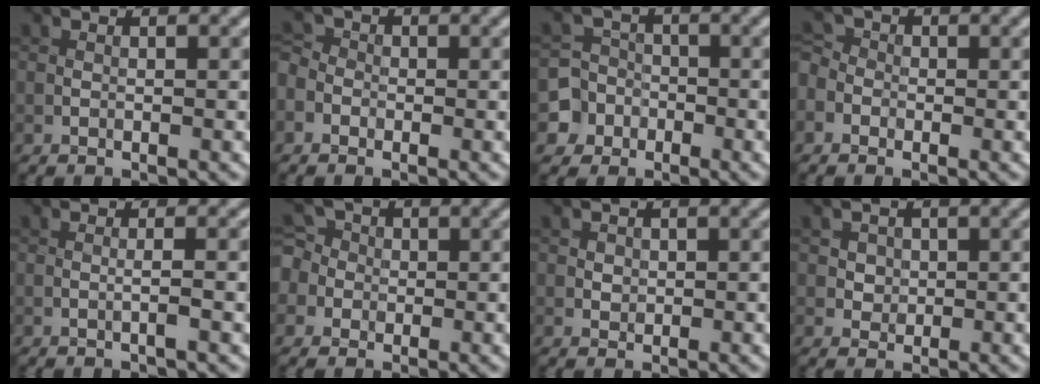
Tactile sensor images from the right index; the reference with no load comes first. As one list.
[{"total": 2.8, "force": [-1.4, 2.2, 0.9], "torque": [-0.007, 0.007, -0.035]}, {"total": 6.0, "force": [-3.1, 5.1, 0.4], "torque": [0.006, -0.006, -0.078]}, {"total": 2.9, "force": [-1.3, 2.4, 1.0], "torque": [-0.008, 0.009, -0.034]}, {"total": 1.5, "force": [-0.2, 0.0, 1.5], "torque": [-0.019, 0.005, -0.009]}, {"total": 6.3, "force": [-0.4, 5.8, 2.3], "torque": [-0.042, 0.026, -0.050]}, {"total": 1.0, "force": [0.0, 1.0, 0.3], "torque": [0.003, -0.001, 0.000]}, {"total": 1.7, "force": [0.3, 1.6, 0.5], "torque": [0.004, -0.001, 0.014]}]